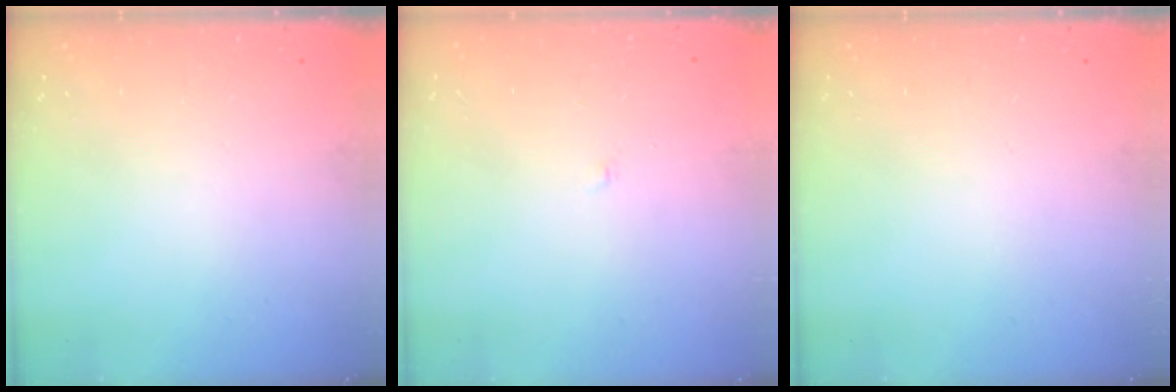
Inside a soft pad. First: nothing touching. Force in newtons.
{"total": 1.9, "press": 1.9, "slide": 0.2}
{"total": 0.0}